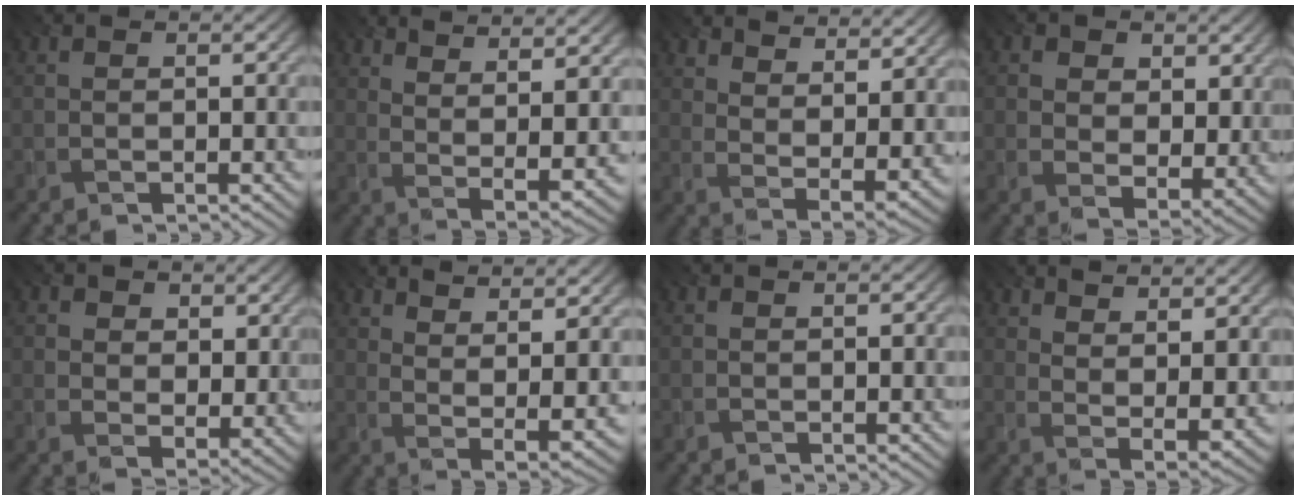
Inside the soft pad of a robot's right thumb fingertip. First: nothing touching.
{"total": 11.0, "force": [7.1, 2.8, 7.9], "torque": [-0.135, 0.004, 0.108]}
{"total": 10.7, "force": [8.0, 3.6, 6.2], "torque": [-0.115, -0.011, 0.118]}
{"total": 7.2, "force": [2.9, 5.0, 4.2], "torque": [-0.091, -0.007, 0.038]}
{"total": 5.9, "force": [2.6, 4.1, 3.4], "torque": [-0.080, -0.006, 0.037]}
{"total": 11.5, "force": [7.5, 3.3, 8.1], "torque": [-0.141, 0.004, 0.113]}
{"total": 0.0}
{"total": 10.1, "force": [7.0, 3.3, 6.5], "torque": [-0.119, -0.005, 0.107]}